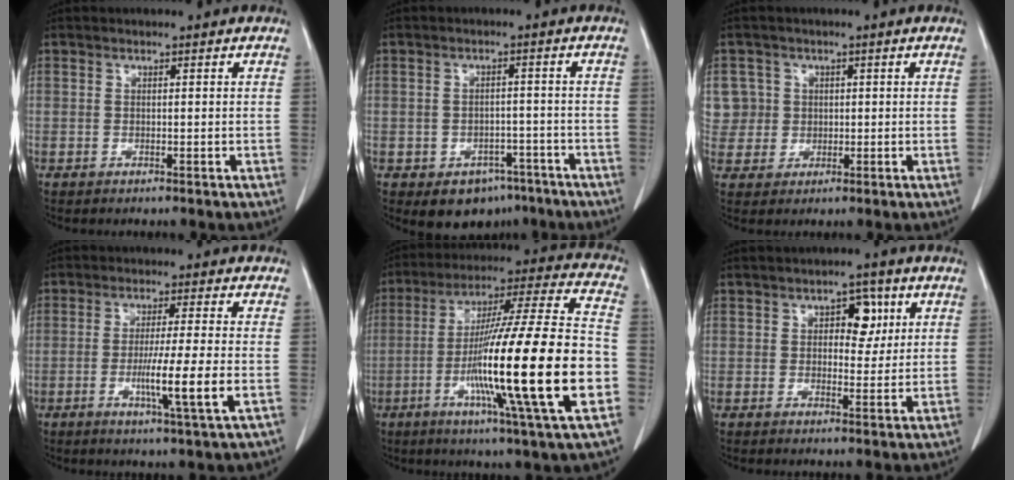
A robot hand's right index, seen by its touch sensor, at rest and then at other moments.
{"total": 6.9, "force": [-4.5, 4.6, 2.4], "torque": [-0.018, 0.011, -0.056]}
{"total": 5.2, "force": [1.3, 5.0, -0.2], "torque": [0.021, 0.015, 0.028]}
{"total": 8.6, "force": [-2.1, -1.0, 8.2], "torque": [-0.141, -0.023, -0.039]}
{"total": 26.7, "force": [-6.5, 0.2, 25.9], "torque": [-0.416, -0.025, -0.123]}
{"total": 5.0, "force": [1.7, 2.8, 3.8], "torque": [-0.046, 0.010, 0.024]}